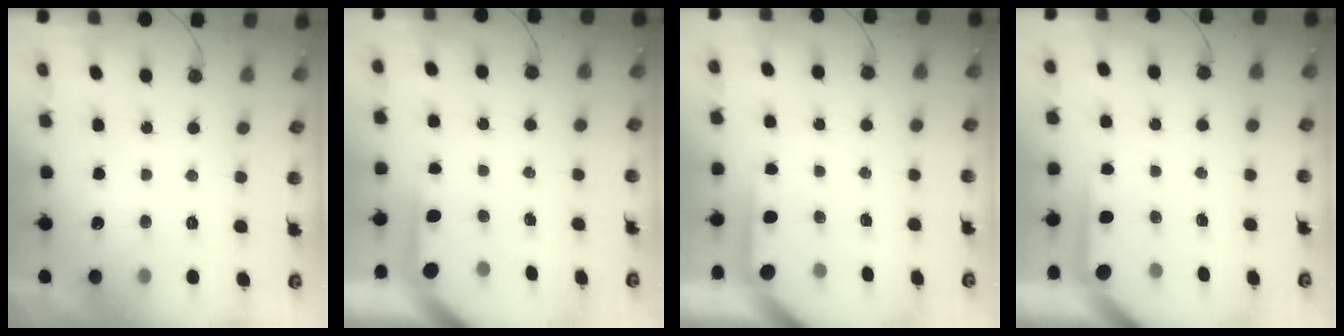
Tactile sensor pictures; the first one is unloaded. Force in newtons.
{"total": 3.6, "press": 3.6, "slide": 0.4}
{"total": 3.7, "press": 3.7, "slide": 0.5}
{"total": 3.6, "press": 3.6, "slide": 0.4}